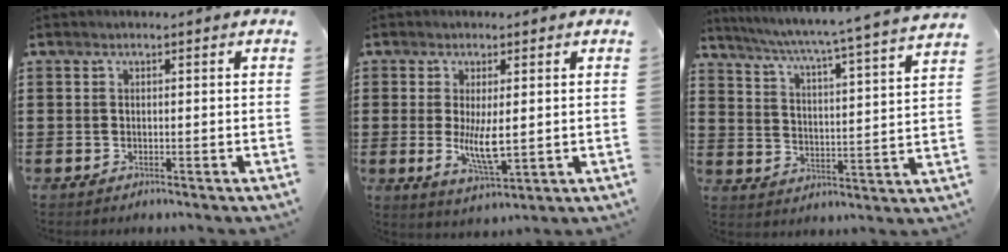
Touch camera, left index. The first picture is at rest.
{"total": 6.3, "force": [0.0, 2.0, 5.9], "torque": [-0.098, -0.008, -0.003]}
{"total": 4.7, "force": [3.9, -1.2, 2.4], "torque": [-0.066, -0.047, 0.053]}